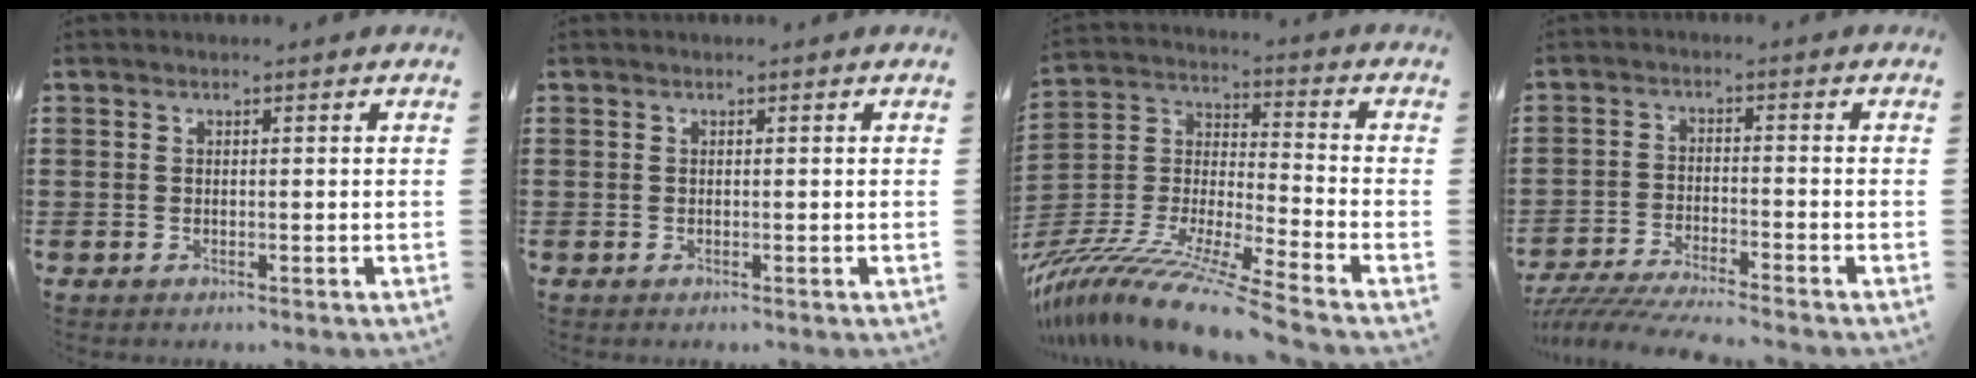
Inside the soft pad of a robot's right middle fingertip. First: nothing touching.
{"total": 0.0}
{"total": 11.8, "force": [-10.7, -0.7, 5.0], "torque": [-0.097, -0.005, -0.217]}
{"total": 4.9, "force": [-4.7, 0.0, 1.4], "torque": [-0.044, -0.015, -0.100]}